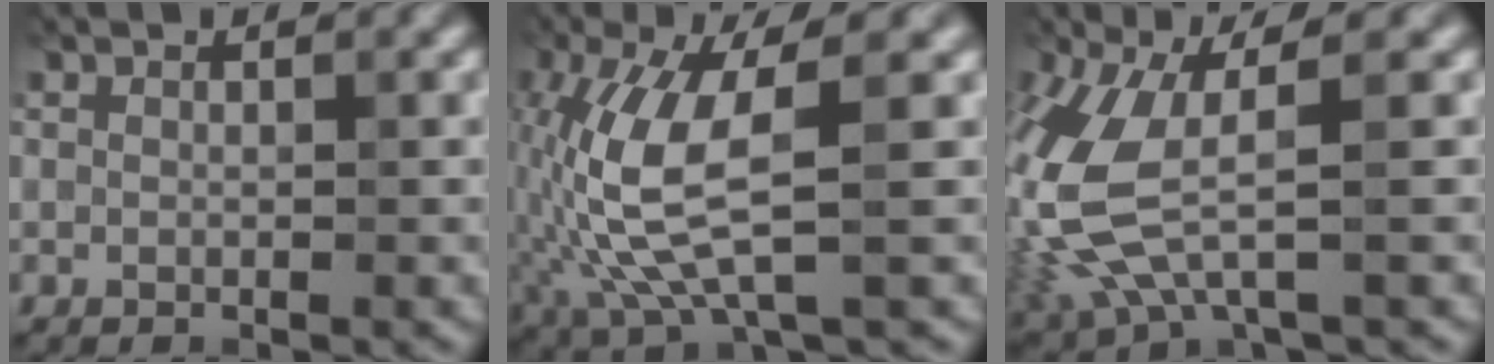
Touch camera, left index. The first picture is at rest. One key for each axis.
{"total": 8.2, "fx": -1.0, "fy": 2.3, "fz": 7.8, "tx": -0.187, "ty": -0.002, "tz": -0.005}
{"total": 7.5, "fx": -0.4, "fy": 2.7, "fz": 7.0, "tx": -0.196, "ty": -0.016, "tz": 0.001}